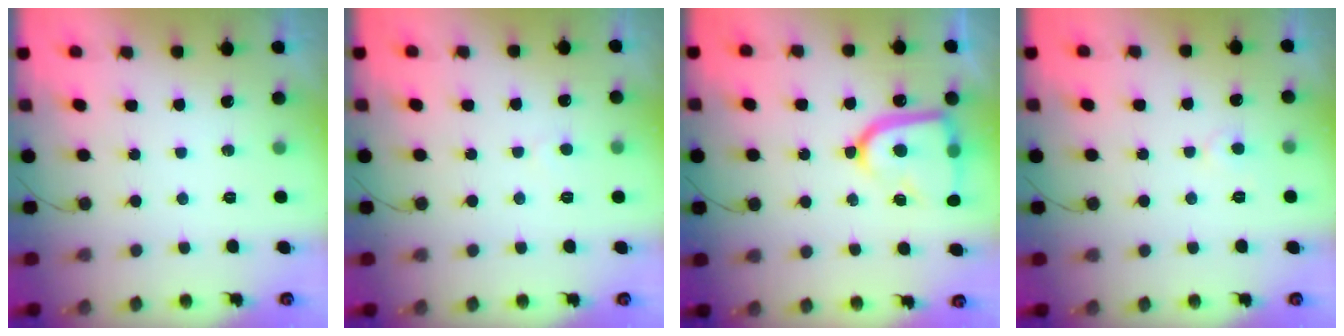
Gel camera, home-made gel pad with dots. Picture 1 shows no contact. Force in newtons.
{"total": 2.7, "press": 2.7, "slide": 0.3}
{"total": 16.1, "press": 16.1, "slide": 1.2}
{"total": 3.1, "press": 3.1, "slide": 0.5}